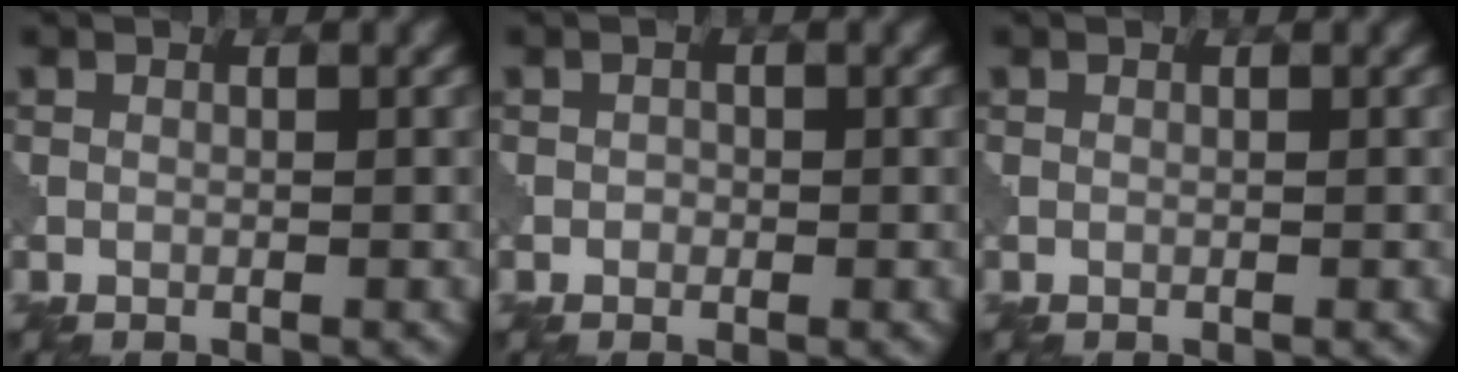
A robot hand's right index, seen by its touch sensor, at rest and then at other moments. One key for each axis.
{"total": 0.6, "fx": -0.1, "fy": 0.6, "fz": 0.2, "tx": 0.000, "ty": -0.004, "tz": -0.003}
{"total": 0.0}